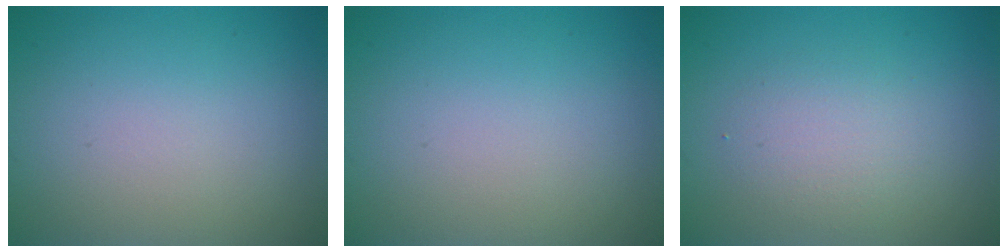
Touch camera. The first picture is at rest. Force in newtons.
{"total": 0.0}
{"total": 2.3, "press": 2.3, "slide": 0.2}